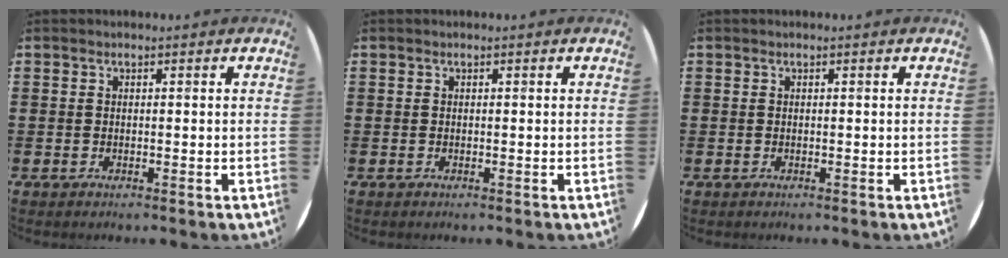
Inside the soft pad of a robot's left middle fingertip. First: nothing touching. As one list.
[{"total": 0.0}, {"total": 0.0}]